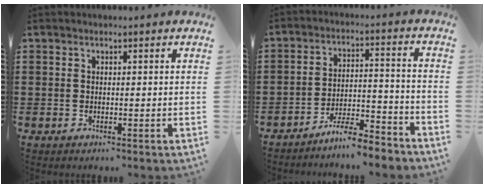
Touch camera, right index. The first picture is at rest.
{"total": 6.4, "force": [-6.1, 0.3, 2.0], "torque": [-0.038, 0.007, -0.117]}